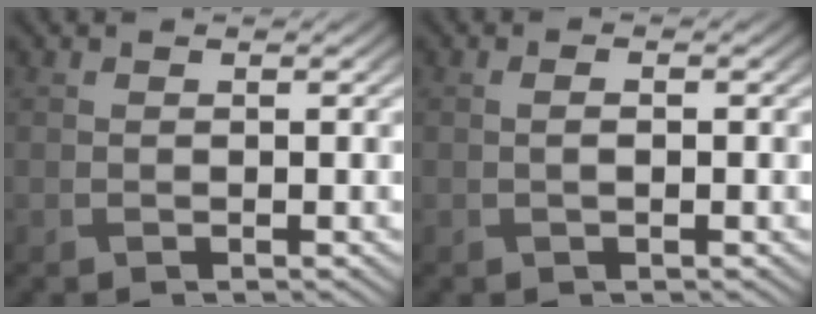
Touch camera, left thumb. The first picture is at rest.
{"total": 1.0, "force": [0.0, 0.3, 0.9], "torque": [-0.015, -0.001, 0.003]}